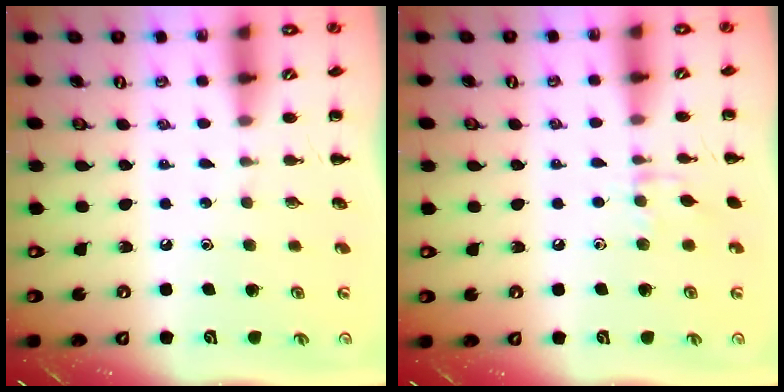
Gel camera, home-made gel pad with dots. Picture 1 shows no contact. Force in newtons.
{"total": 5.9, "press": 5.8, "slide": 1.0}